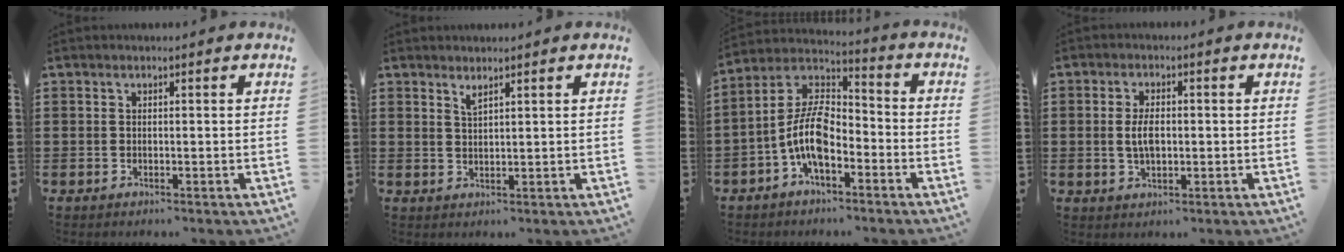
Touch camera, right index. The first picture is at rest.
{"total": 1.6, "force": [1.4, 0.1, 0.7], "torque": [-0.015, 0.000, 0.025]}
{"total": 9.8, "force": [-3.8, 4.5, 7.8], "torque": [-0.197, -0.007, -0.081]}
{"total": 4.2, "force": [0.0, 2.1, 3.7], "torque": [-0.079, 0.005, -0.003]}